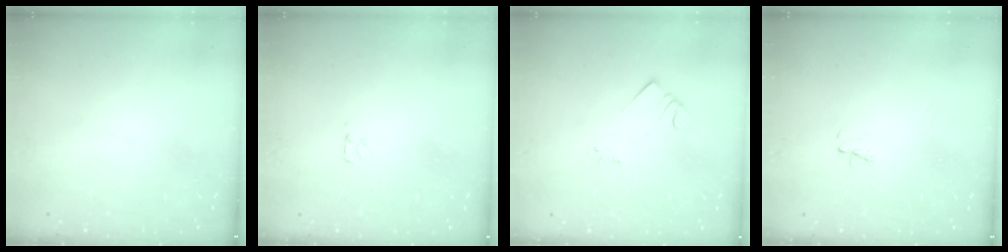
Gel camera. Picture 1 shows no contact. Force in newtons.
{"total": 2.7, "press": 2.7, "slide": 0.3}
{"total": 3.2, "press": 3.2, "slide": 0.1}
{"total": 3.0, "press": 3.0, "slide": 0.4}